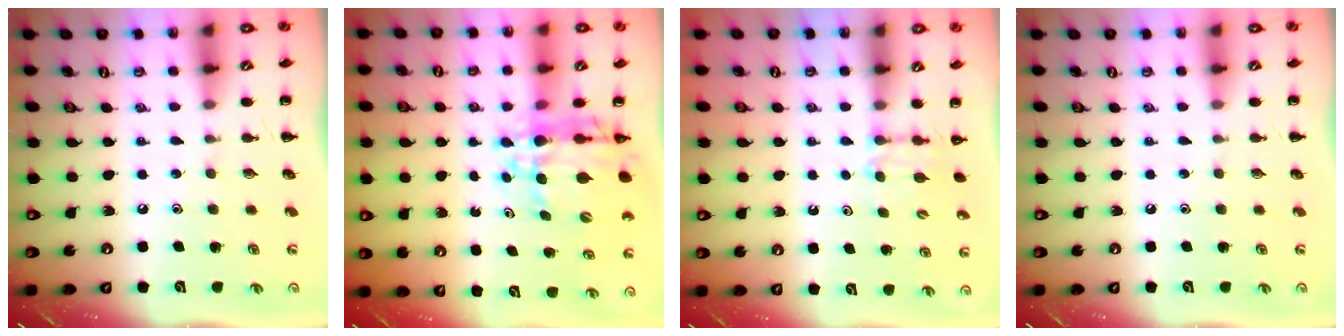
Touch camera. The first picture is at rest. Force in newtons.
{"total": 9.8, "press": 9.5, "slide": 2.6}
{"total": 4.2, "press": 4.0, "slide": 1.3}
{"total": 0.0}